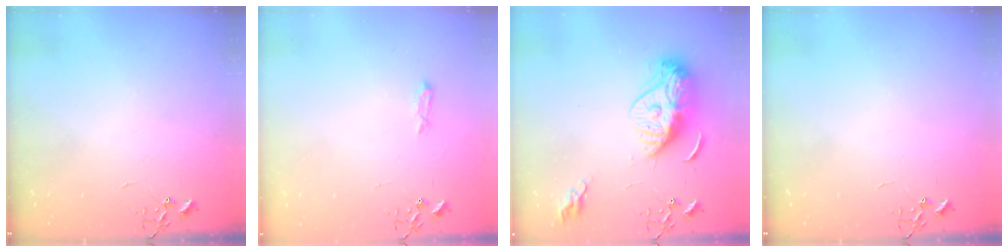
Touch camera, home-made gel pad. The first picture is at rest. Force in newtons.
{"total": 4.0, "press": 4.0, "slide": 0.6}
{"total": 15.5, "press": 15.4, "slide": 1.3}
{"total": 0.0}